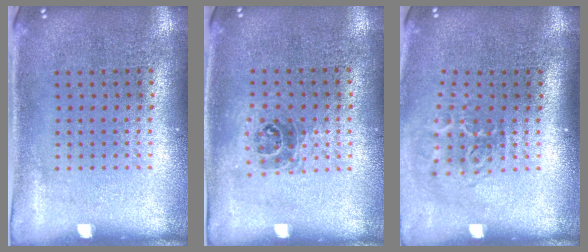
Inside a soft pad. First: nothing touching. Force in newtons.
{"total": 1.1, "press": 1.0, "slide": 0.5}
{"total": 2.0, "press": 1.3, "slide": 1.5}